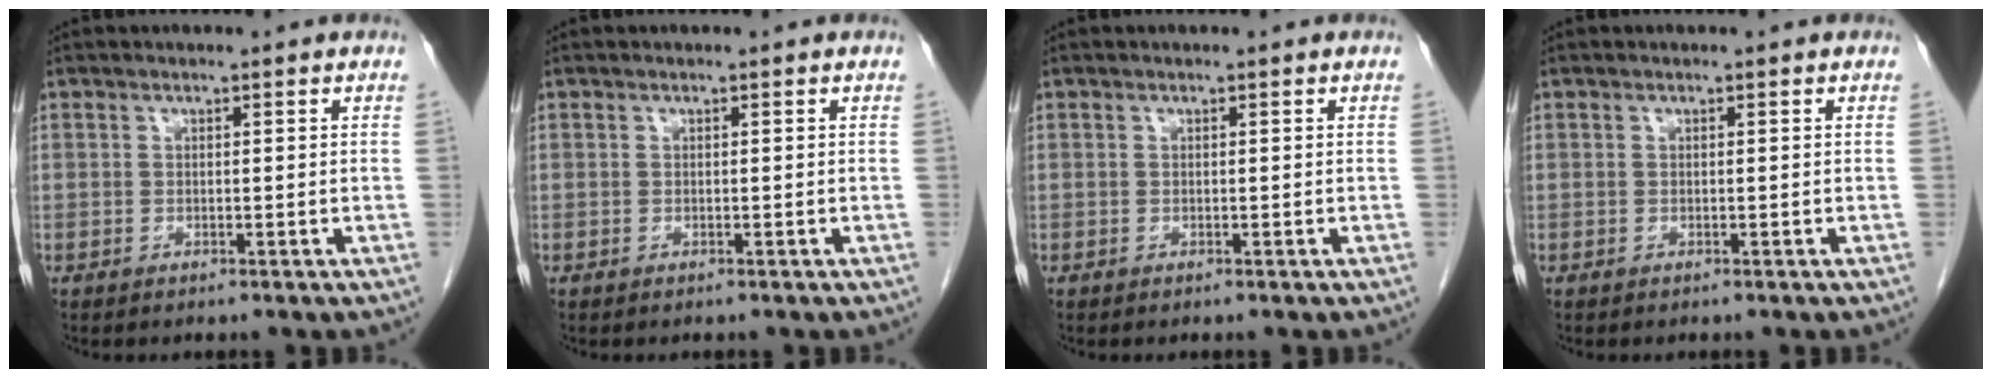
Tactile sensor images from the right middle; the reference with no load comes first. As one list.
[{"total": 0.0}, {"total": 0.0}, {"total": 0.0}]